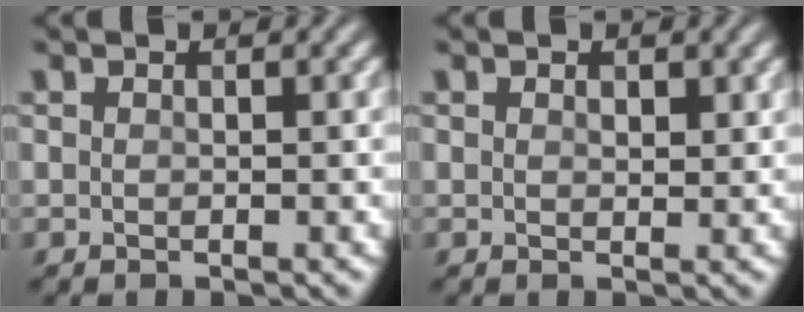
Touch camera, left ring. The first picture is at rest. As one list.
[{"total": 1.0, "force": [0.5, 0.5, 0.6], "torque": [-0.008, -0.003, 0.009]}]